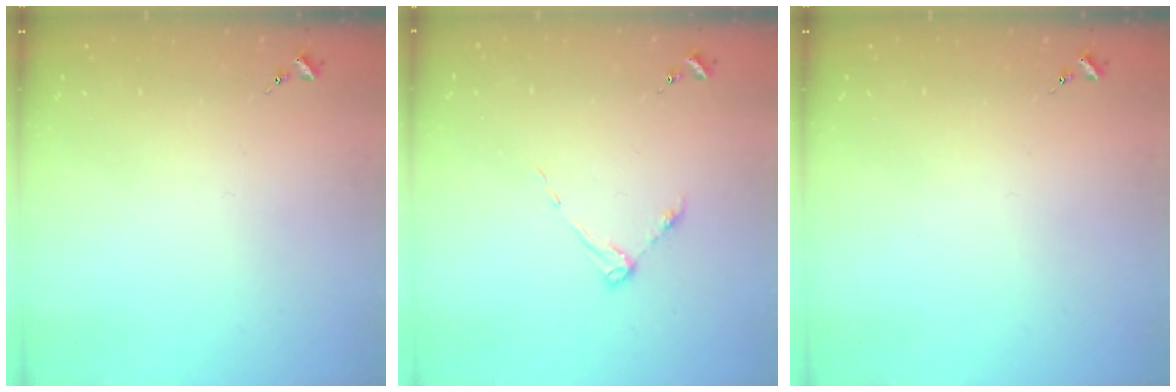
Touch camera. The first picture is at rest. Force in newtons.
{"total": 3.7, "press": 3.7, "slide": 0.4}
{"total": 0.0}